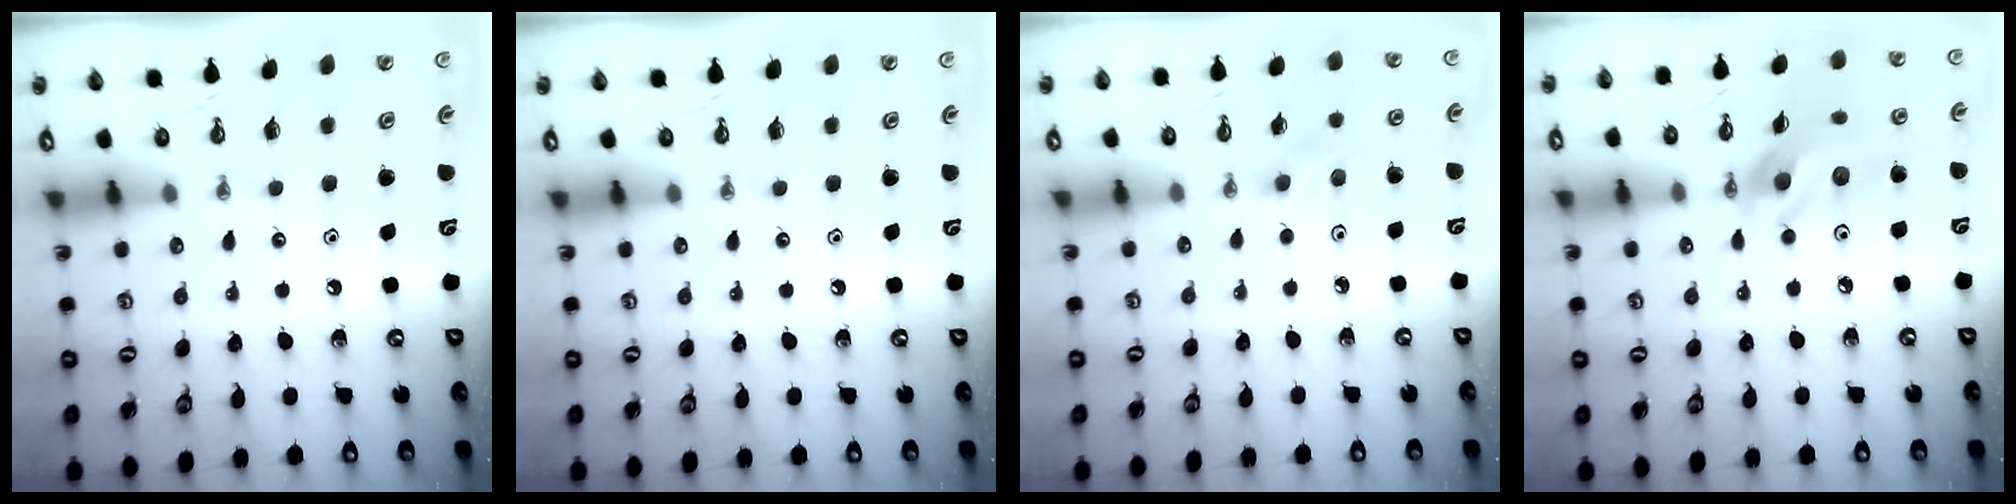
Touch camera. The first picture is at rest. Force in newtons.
{"total": 0.0}
{"total": 2.2, "press": 2.1, "slide": 0.7}
{"total": 12.3, "press": 12.3, "slide": 0.7}